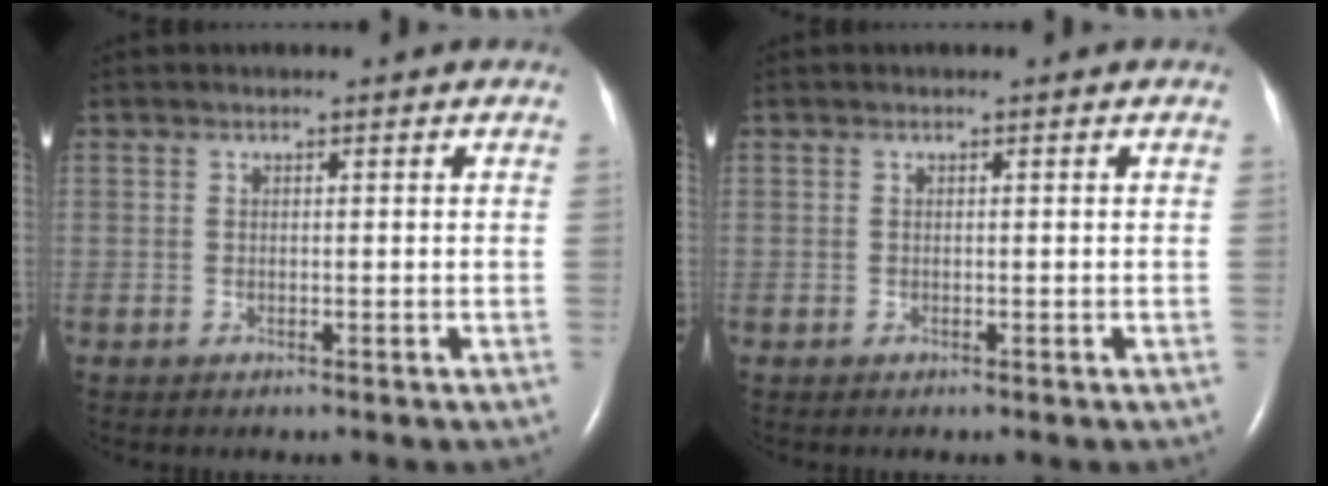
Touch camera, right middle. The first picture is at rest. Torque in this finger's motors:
{"motor_torque": [0.04, -0.04, -0.54, -0.17]}